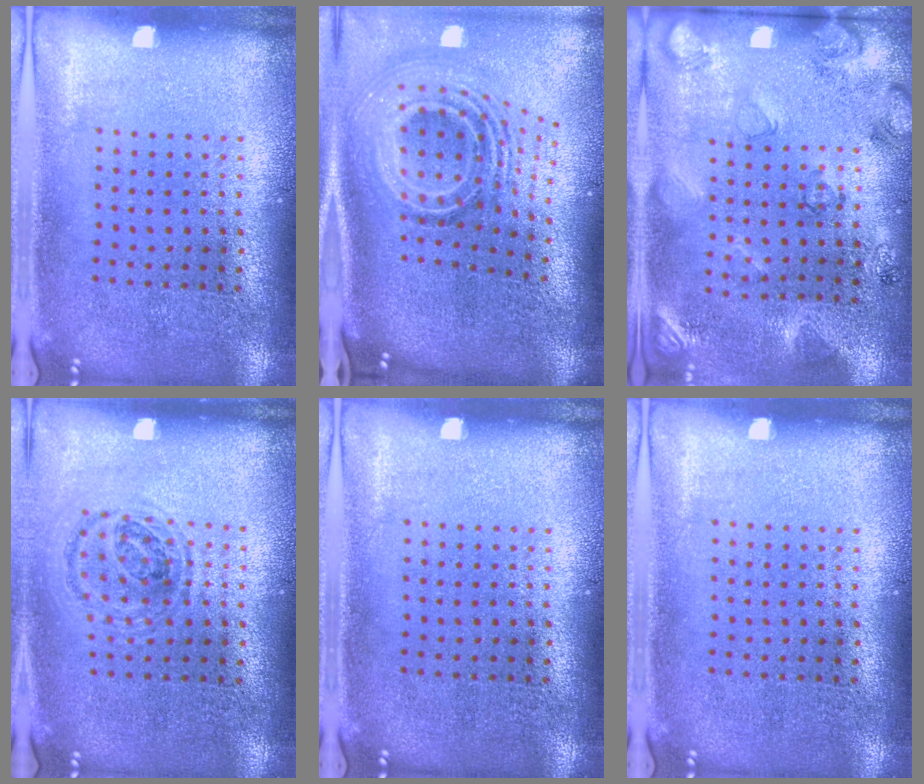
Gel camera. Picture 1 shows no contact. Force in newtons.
{"total": 2.6, "press": 1.7, "slide": 2.0}
{"total": 2.3, "press": 1.8, "slide": 1.4}
{"total": 1.0, "press": 1.0, "slide": 0.2}
{"total": 0.0}
{"total": 0.0}